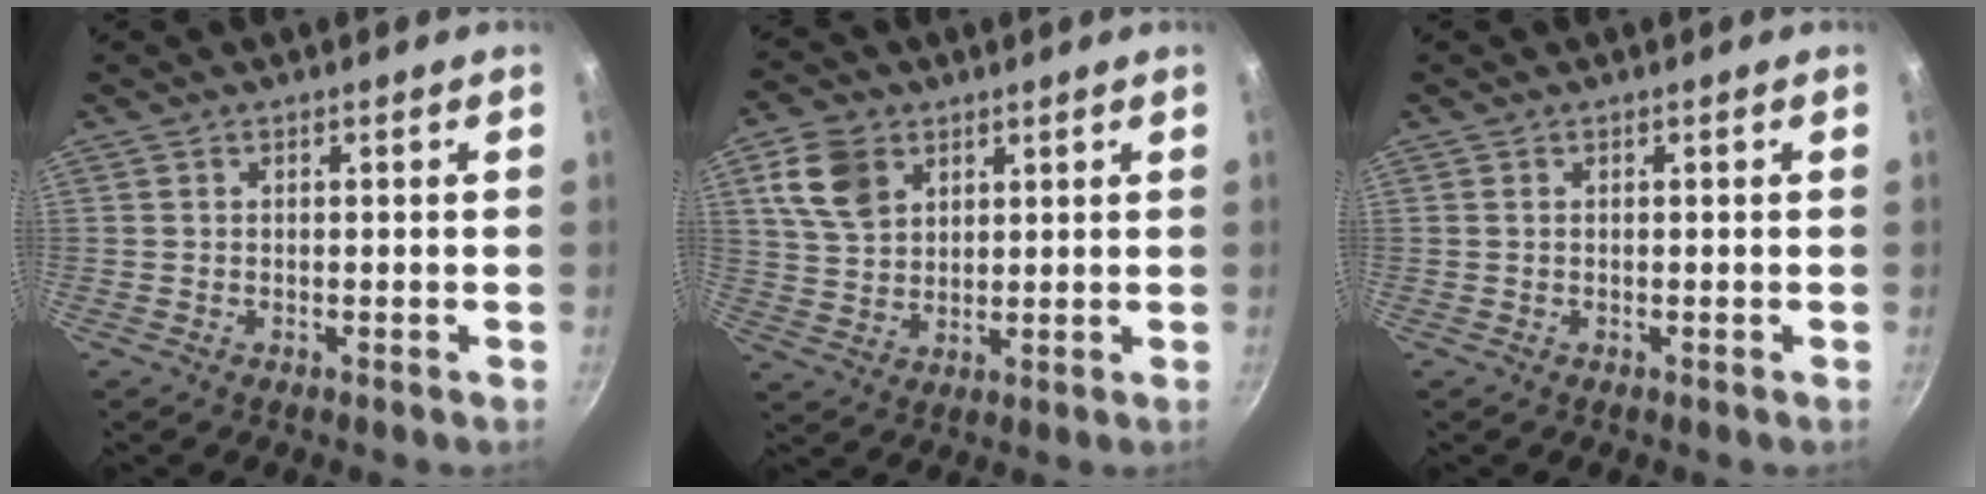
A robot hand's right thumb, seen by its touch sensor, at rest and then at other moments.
{"total": 9.4, "force": [4.1, 6.8, 5.2], "torque": [-0.081, -0.004, 0.081]}
{"total": 0.0}